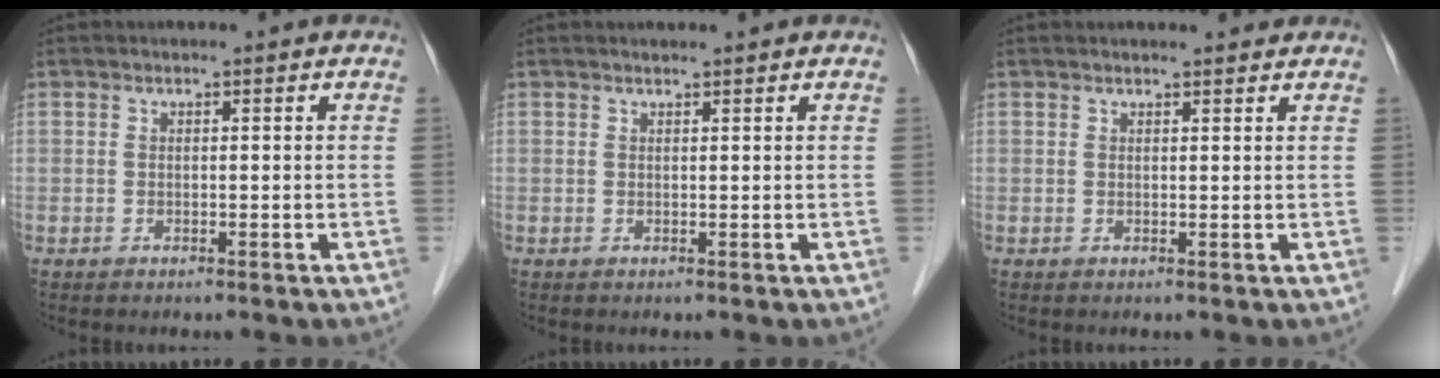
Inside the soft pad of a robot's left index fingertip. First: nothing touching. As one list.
[{"total": 0.9, "force": [0.8, 0.0, 0.3], "torque": [-0.009, 0.006, 0.016]}, {"total": 3.1, "force": [2.9, 0.5, 0.8], "torque": [-0.012, 0.011, 0.034]}]